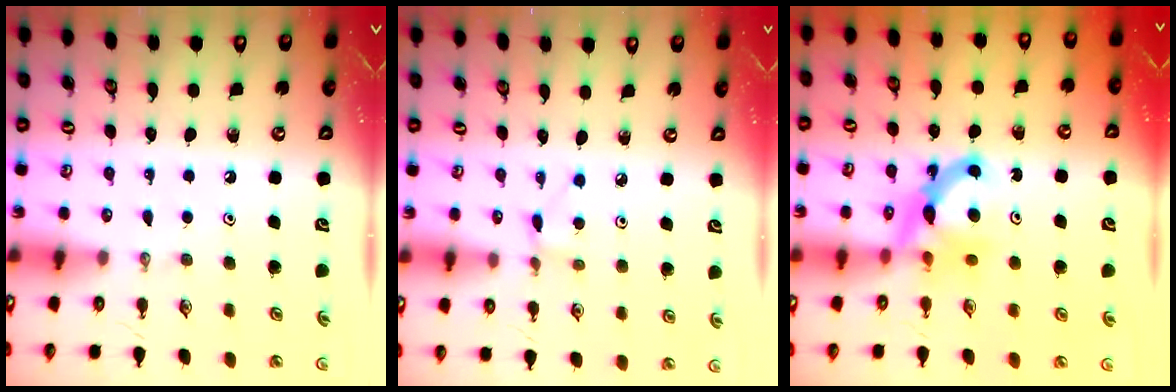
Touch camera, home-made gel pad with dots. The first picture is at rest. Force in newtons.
{"total": 2.4, "press": 2.4, "slide": 0.3}
{"total": 7.2, "press": 7.2, "slide": 0.6}